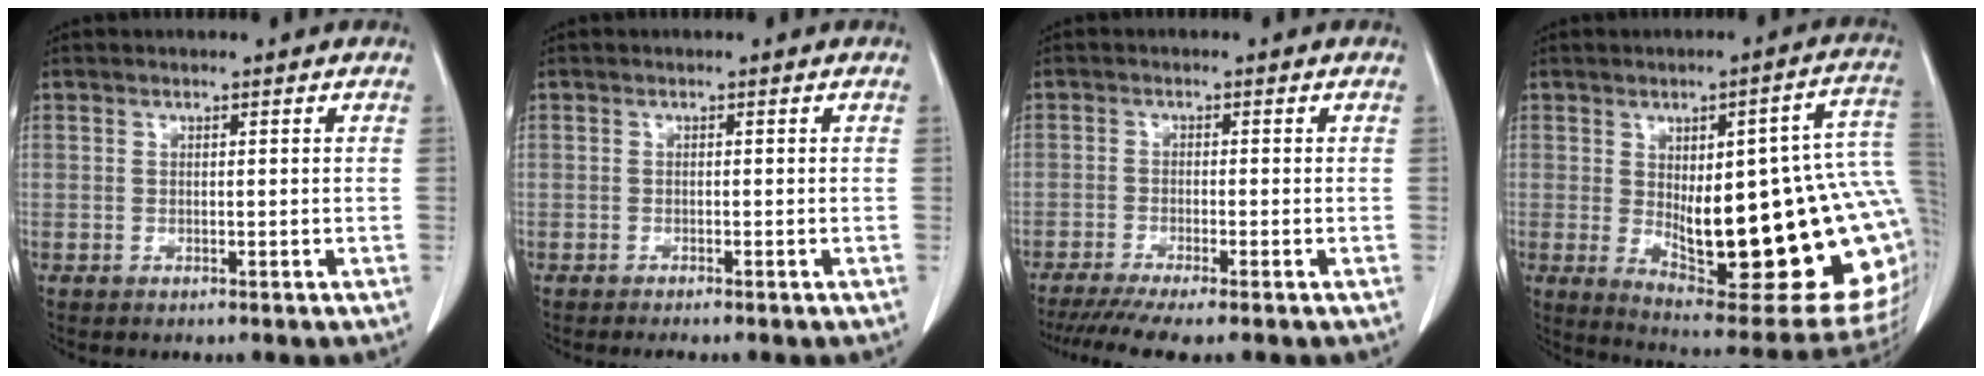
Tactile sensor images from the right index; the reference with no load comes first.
{"total": 2.0, "force": [-1.8, 0.0, 0.9], "torque": [-0.010, -0.003, -0.022]}
{"total": 7.2, "force": [-5.8, -0.3, 4.2], "torque": [-0.060, -0.016, -0.094]}
{"total": 28.4, "force": [-0.7, 6.8, 27.6], "torque": [-0.299, 0.007, 0.008]}